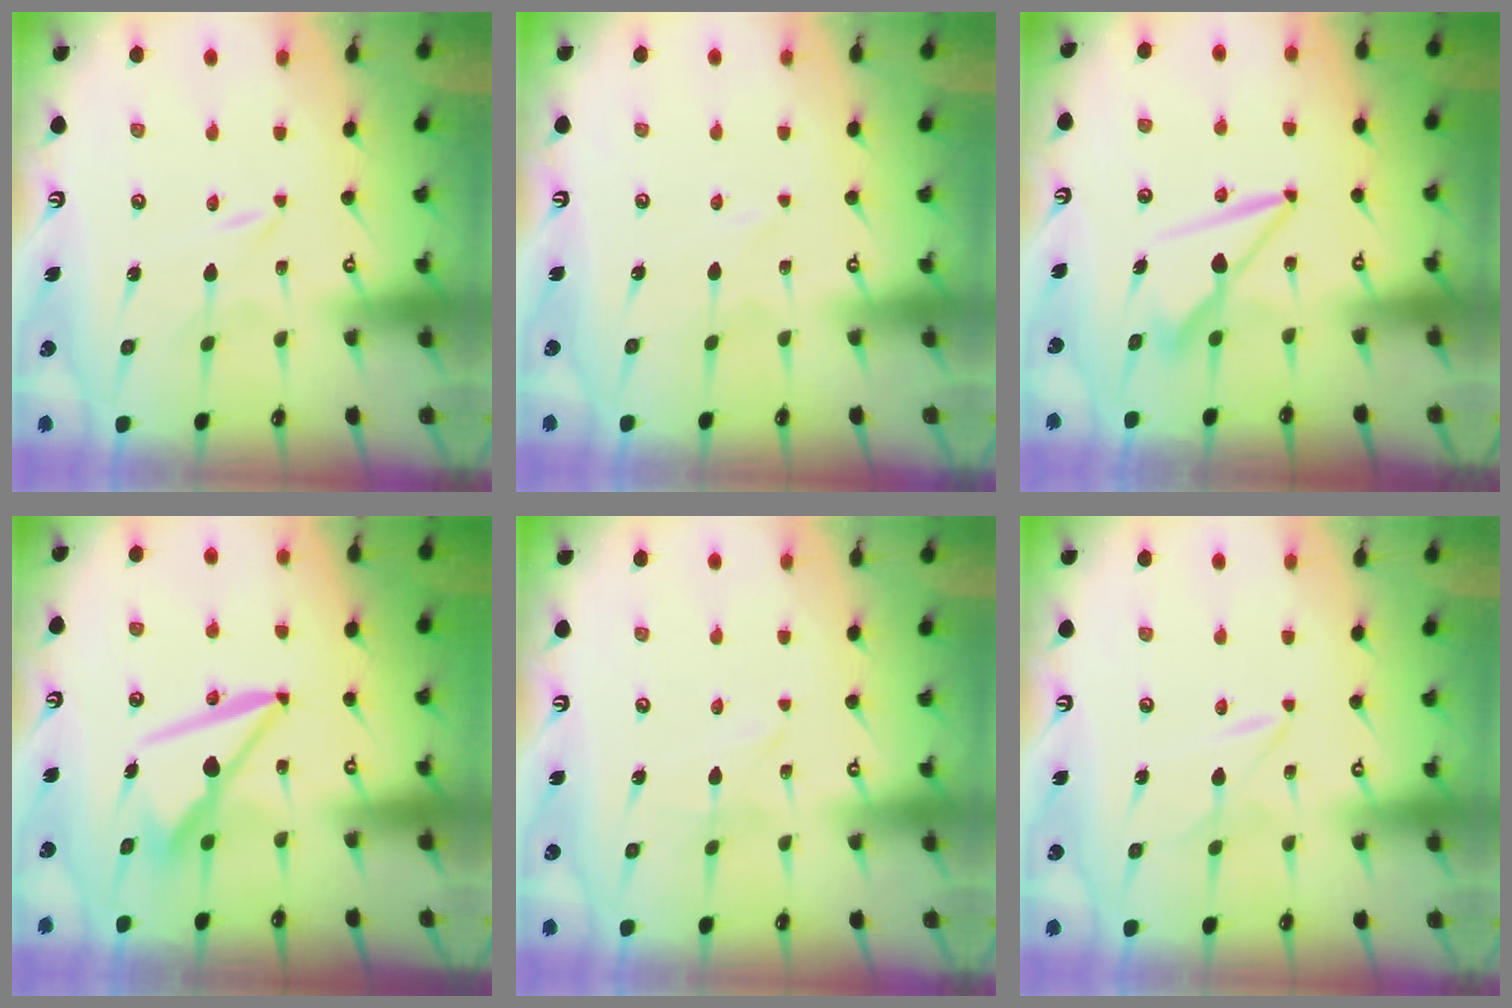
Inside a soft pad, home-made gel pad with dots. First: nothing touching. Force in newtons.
{"total": 1.4, "press": 1.4, "slide": 0.2}
{"total": 8.1, "press": 8.0, "slide": 1.3}
{"total": 9.1, "press": 8.9, "slide": 1.7}
{"total": 1.7, "press": 1.7, "slide": 0.1}
{"total": 2.3, "press": 2.3, "slide": 0.4}